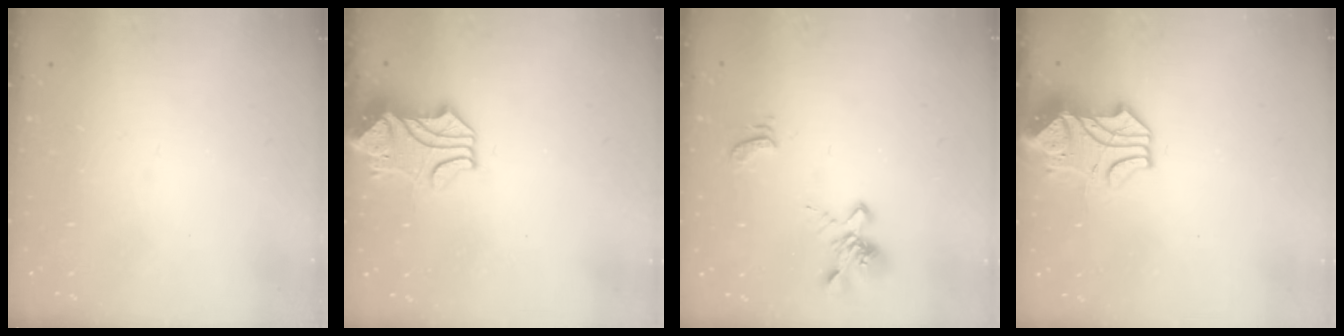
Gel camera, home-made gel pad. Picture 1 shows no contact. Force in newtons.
{"total": 2.0, "press": 1.6, "slide": 1.1}
{"total": 3.3, "press": 2.9, "slide": 1.4}
{"total": 2.8, "press": 2.5, "slide": 1.2}